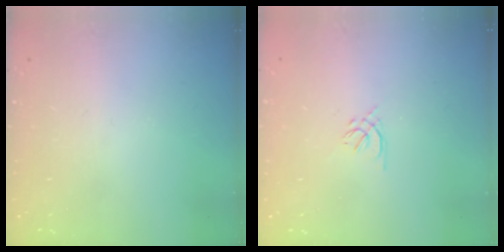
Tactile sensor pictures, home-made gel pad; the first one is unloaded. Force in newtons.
{"total": 1.4, "press": 1.3, "slide": 0.5}